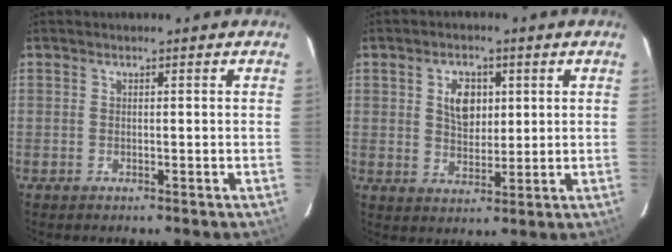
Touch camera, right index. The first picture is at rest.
{"total": 6.4, "force": [1.9, 4.2, 4.5], "torque": [-0.076, 0.009, 0.038]}